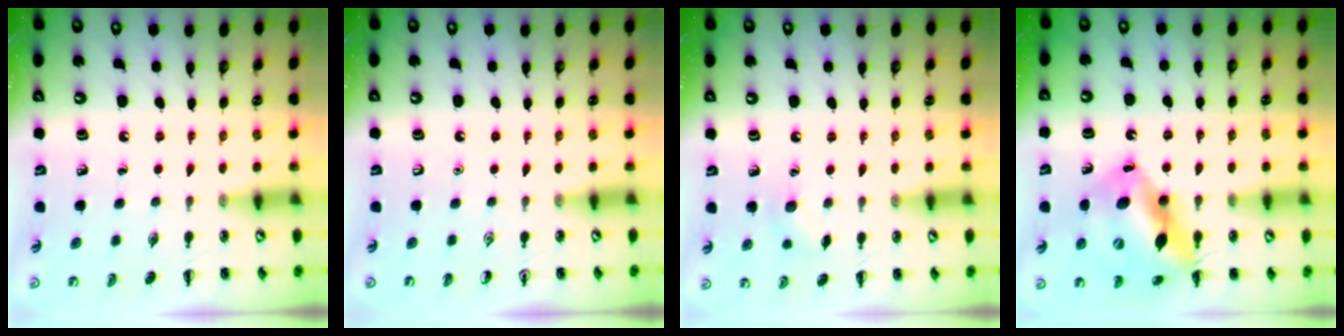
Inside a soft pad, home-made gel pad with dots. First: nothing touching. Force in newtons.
{"total": 0.0}
{"total": 5.8, "press": 5.7, "slide": 1.5}
{"total": 16.2, "press": 15.8, "slide": 3.6}